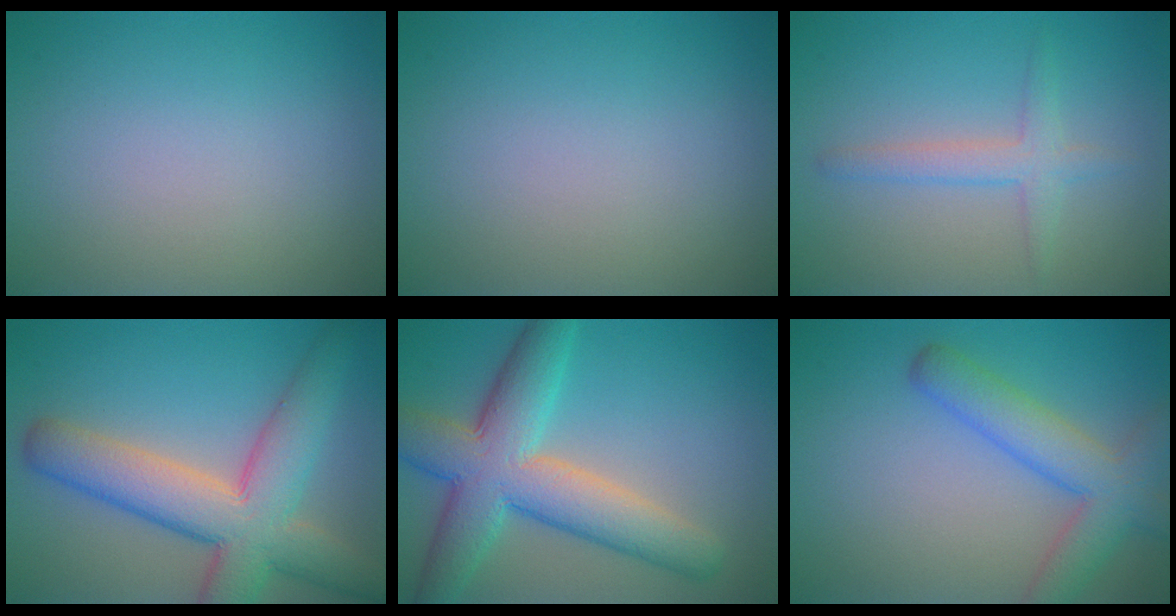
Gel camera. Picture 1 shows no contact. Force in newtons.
{"total": 0.0}
{"total": 2.3, "press": 2.3, "slide": 0.1}
{"total": 9.2, "press": 9.1, "slide": 0.7}
{"total": 9.0, "press": 9.0, "slide": 0.4}
{"total": 5.3, "press": 5.3, "slide": 0.2}